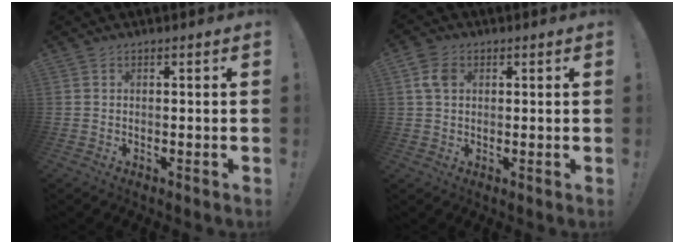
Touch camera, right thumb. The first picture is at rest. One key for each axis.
{"total": 5.9, "fx": 1.5, "fy": 4.5, "fz": 3.5, "tx": -0.051, "ty": 0.008, "tz": 0.032}